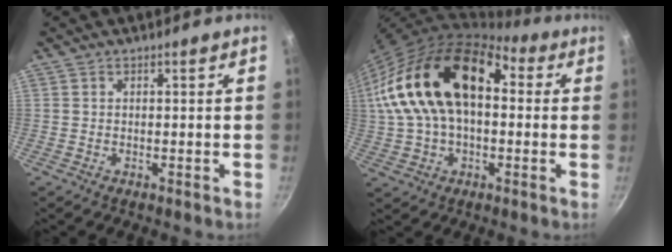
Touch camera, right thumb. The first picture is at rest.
{"total": 24.4, "force": [3.3, 15.0, 18.9], "torque": [-0.344, 0.050, 0.046]}